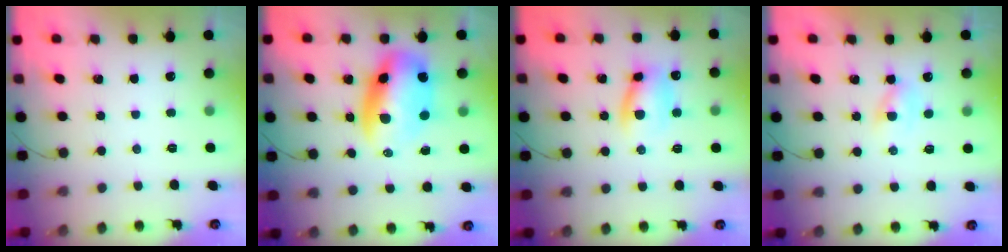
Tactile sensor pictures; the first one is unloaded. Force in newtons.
{"total": 12.3, "press": 12.0, "slide": 2.9}
{"total": 9.9, "press": 9.9, "slide": 1.2}
{"total": 1.6, "press": 1.5, "slide": 0.7}